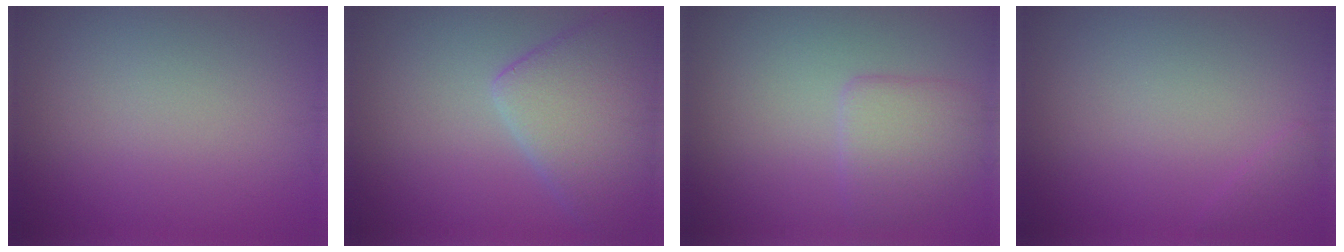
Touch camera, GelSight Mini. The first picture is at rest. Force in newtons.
{"total": 6.5, "press": 6.5, "slide": 0.4}
{"total": 2.9, "press": 2.9, "slide": 0.3}
{"total": 0.7, "press": 0.7, "slide": 0.0}